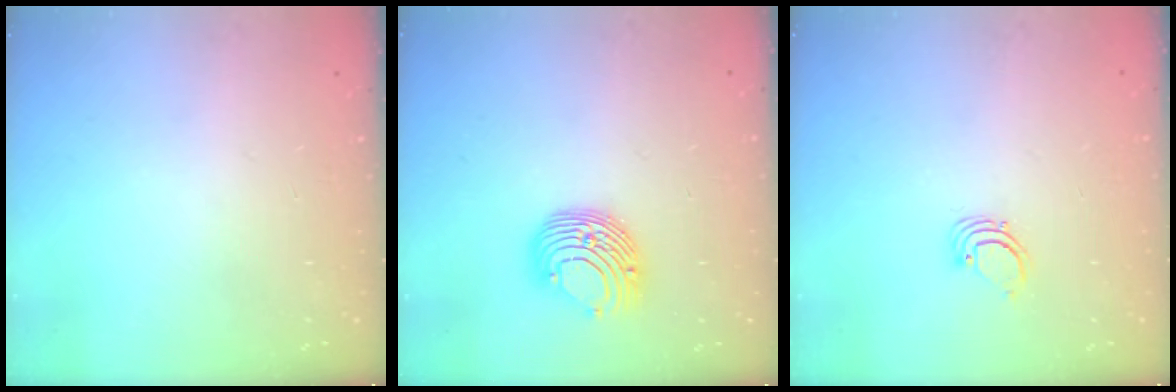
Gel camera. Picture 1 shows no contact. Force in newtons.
{"total": 10.6, "press": 10.6, "slide": 0.3}
{"total": 2.2, "press": 2.2, "slide": 0.2}